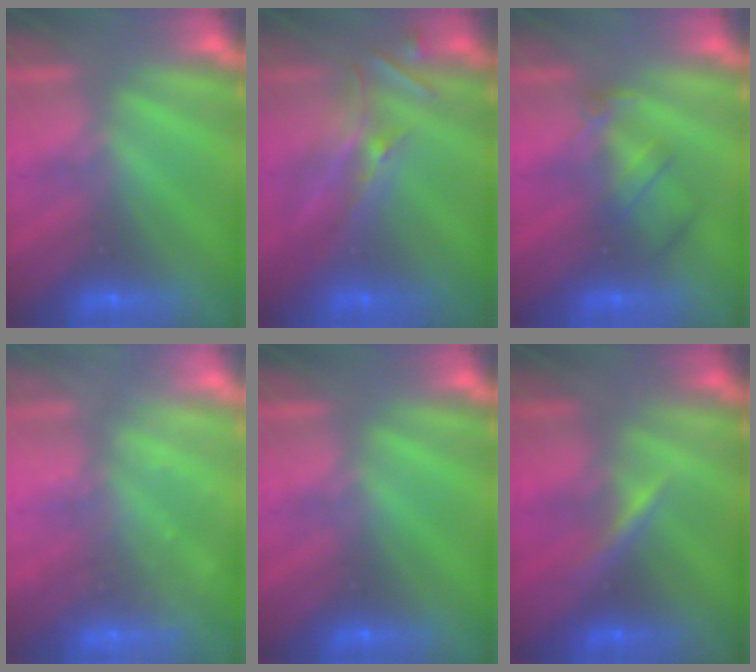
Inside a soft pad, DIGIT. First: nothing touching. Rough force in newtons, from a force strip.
{"total": 2.6}
{"total": 2.4}
{"total": 2.3}
{"total": 0.0}
{"total": 2.9}